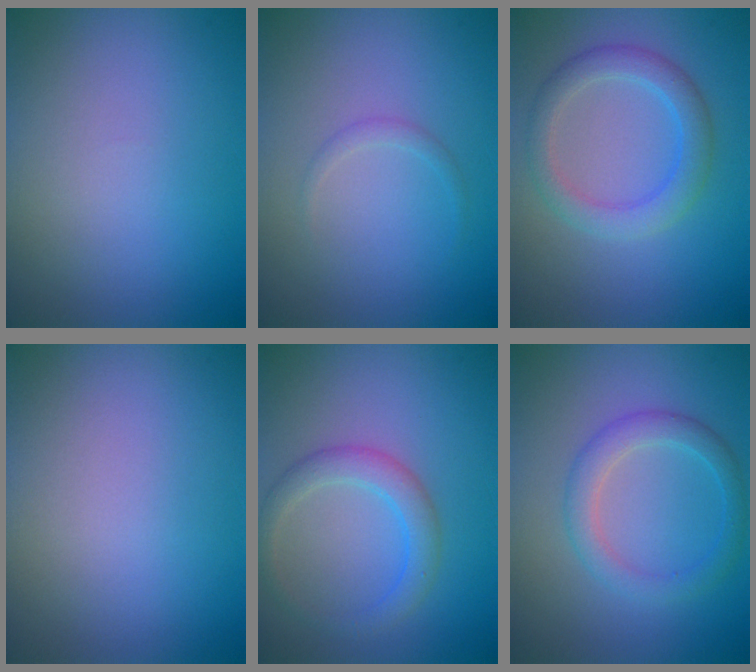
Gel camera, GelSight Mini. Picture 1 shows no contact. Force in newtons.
{"total": 0.8, "press": 0.8, "slide": 0.1}
{"total": 3.4, "press": 3.4, "slide": 0.0}
{"total": 0.0}
{"total": 2.8, "press": 2.8, "slide": 0.1}
{"total": 2.8, "press": 2.8, "slide": 0.0}